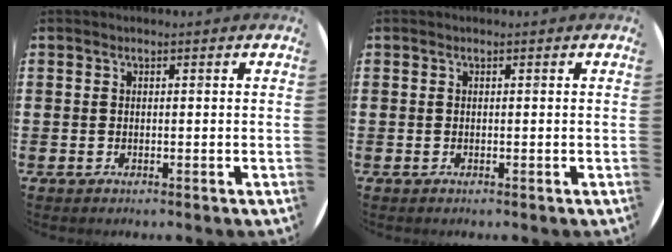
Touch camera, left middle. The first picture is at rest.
{"total": 0.0}